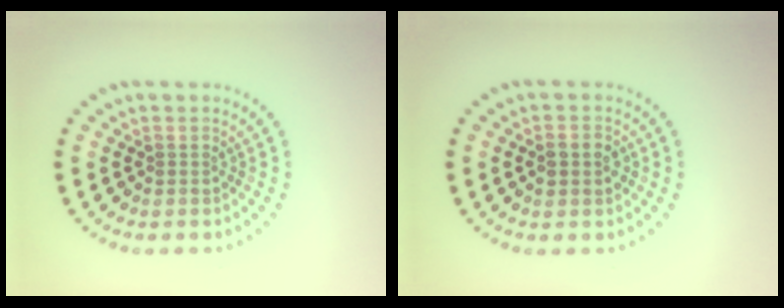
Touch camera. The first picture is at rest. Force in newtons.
{"total": 2.4, "press": 2.4, "slide": 0.1}